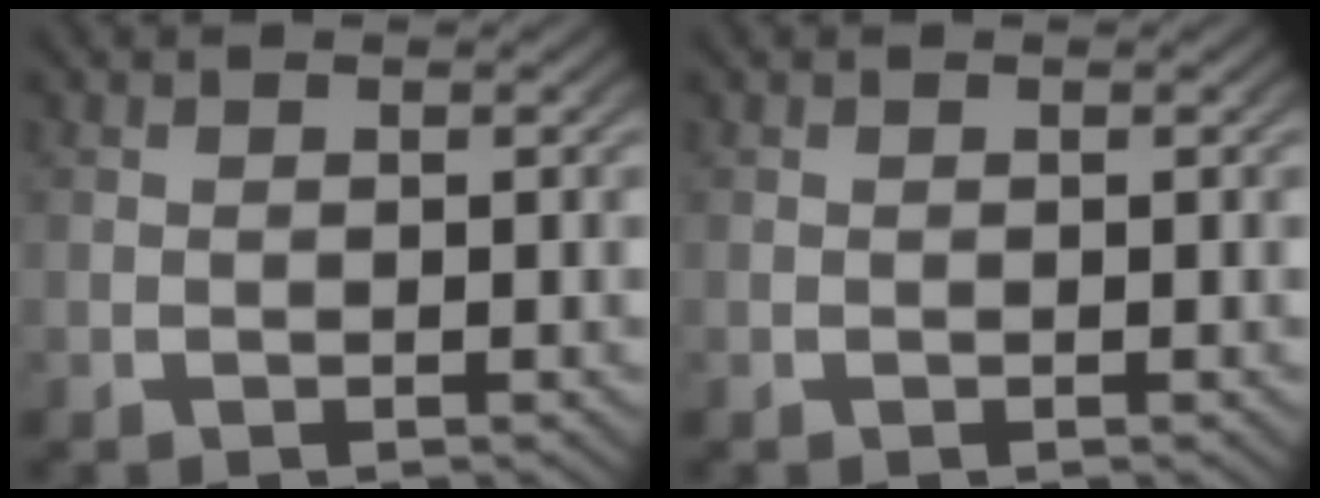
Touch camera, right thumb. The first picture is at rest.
{"total": 0.0}